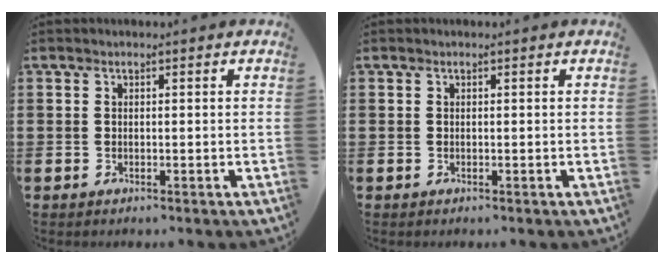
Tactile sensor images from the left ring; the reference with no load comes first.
{"total": 0.0}